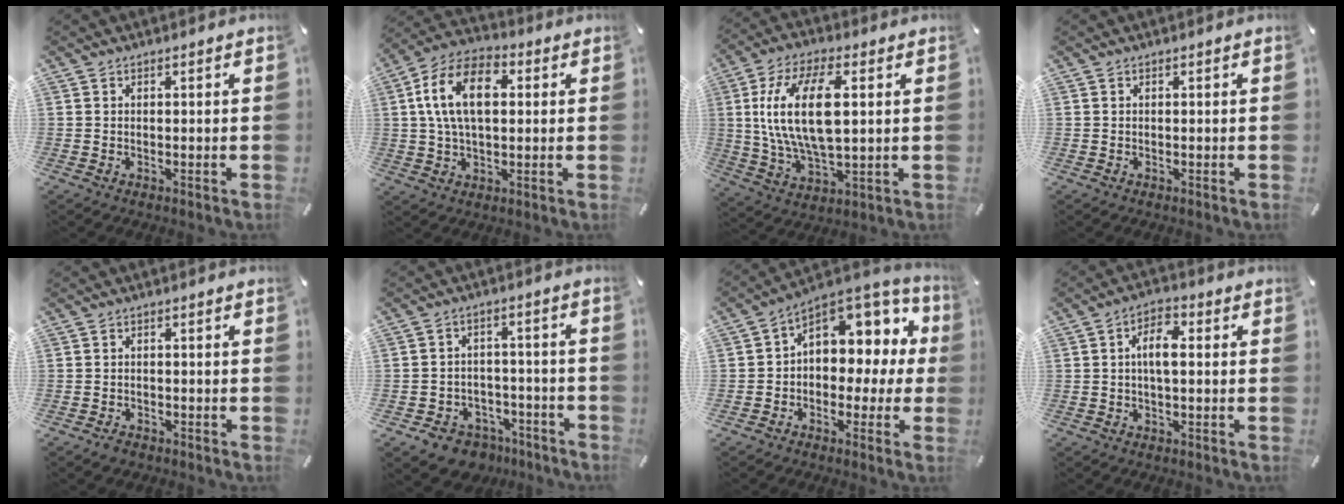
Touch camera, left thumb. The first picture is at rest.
{"total": 13.7, "force": [2.3, 8.4, 10.6], "torque": [-0.224, 0.011, 0.038]}
{"total": 16.7, "force": [2.9, 7.8, 14.5], "torque": [-0.320, -0.004, 0.046]}
{"total": 0.0}
{"total": 1.6, "force": [-1.3, 0.8, 0.4], "torque": [-0.008, 0.007, -0.028]}
{"total": 7.2, "force": [-4.6, 5.2, 1.8], "torque": [-0.026, 0.037, -0.079]}
{"total": 8.7, "force": [3.6, 6.9, 3.9], "torque": [-0.054, -0.037, 0.068]}
{"total": 5.9, "force": [0.1, 2.7, 5.3], "torque": [-0.096, 0.008, -0.003]}